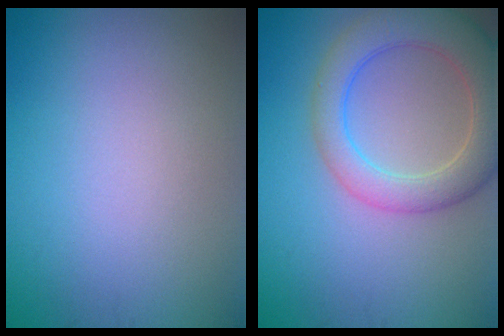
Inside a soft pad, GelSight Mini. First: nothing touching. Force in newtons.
{"total": 6.1, "press": 6.1, "slide": 0.4}